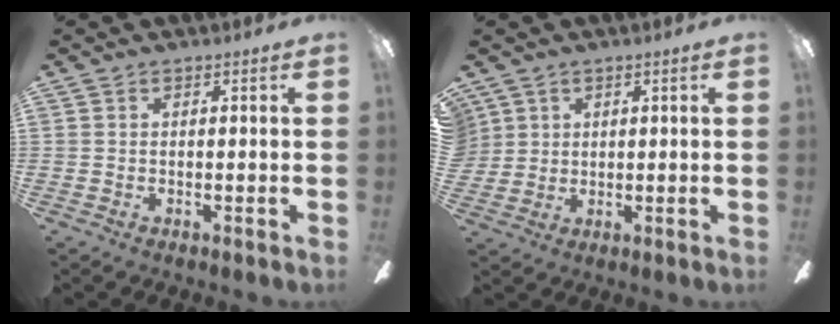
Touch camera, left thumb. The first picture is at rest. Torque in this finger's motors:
{"motor_torque": [2.94, 2.07, 1.47, -1.30, 0.76]}